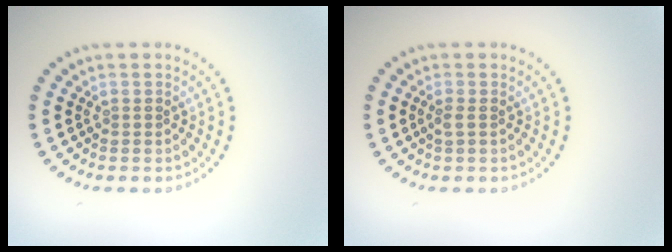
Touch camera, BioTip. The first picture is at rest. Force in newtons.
{"total": 0.7, "press": 0.6, "slide": 0.4}